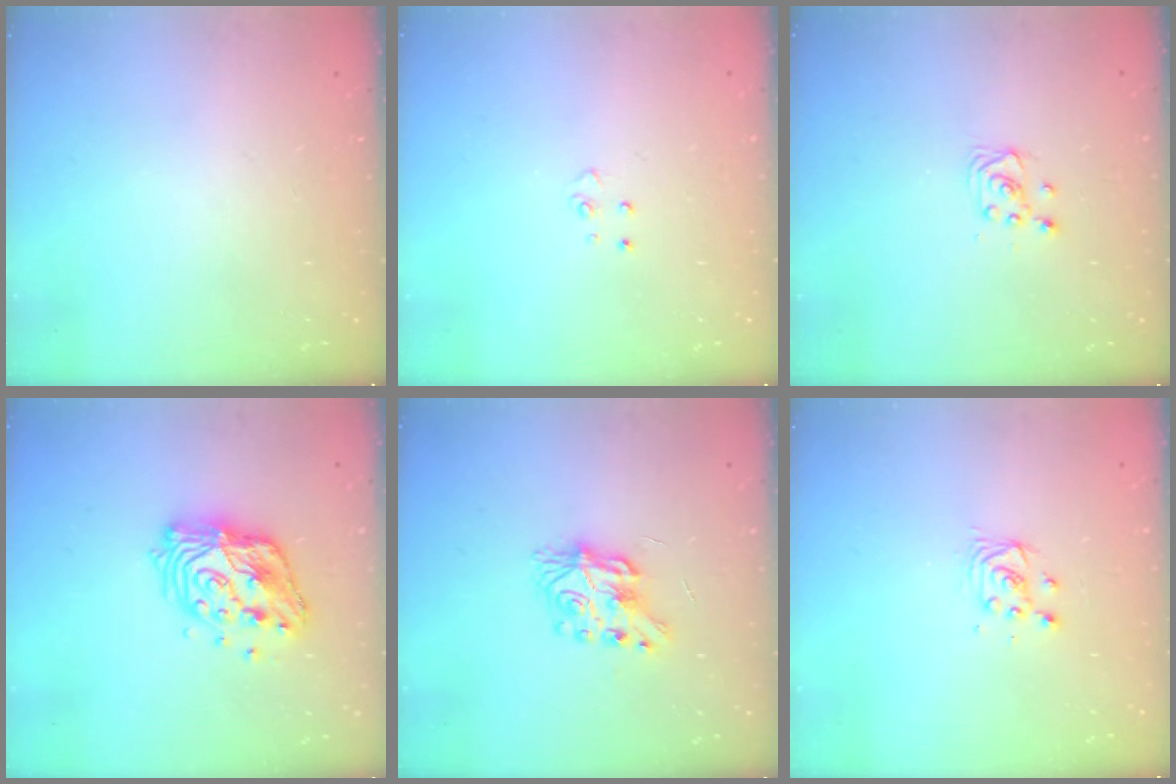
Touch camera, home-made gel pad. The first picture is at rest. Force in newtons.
{"total": 4.0, "press": 3.9, "slide": 0.4}
{"total": 2.9, "press": 2.9, "slide": 0.4}
{"total": 14.1, "press": 14.1, "slide": 1.1}
{"total": 7.8, "press": 7.8, "slide": 0.5}
{"total": 3.3, "press": 3.3, "slide": 0.3}